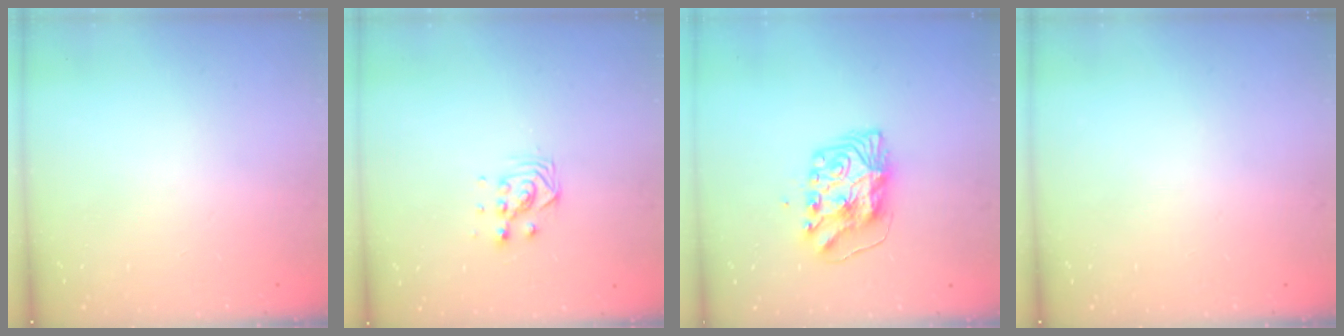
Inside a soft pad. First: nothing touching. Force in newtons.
{"total": 3.7, "press": 3.7, "slide": 0.1}
{"total": 8.5, "press": 8.4, "slide": 0.9}
{"total": 0.0}